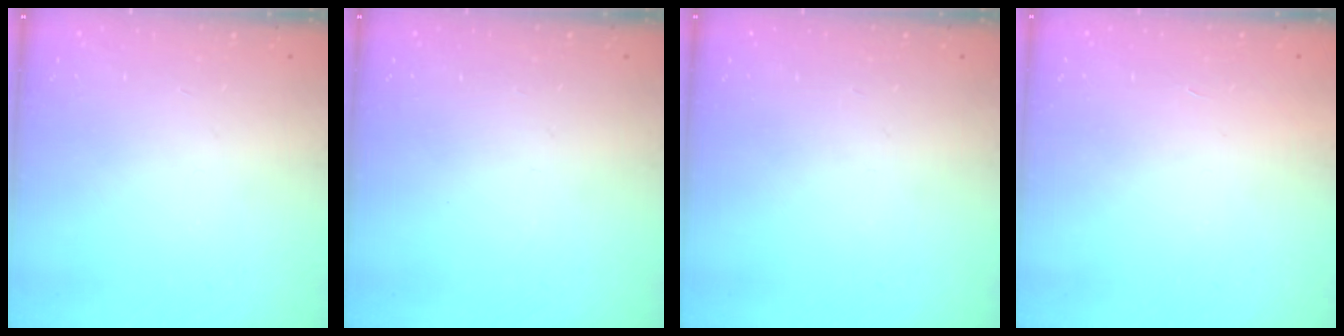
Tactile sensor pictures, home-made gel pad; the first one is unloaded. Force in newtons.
{"total": 0.0}
{"total": 0.0}
{"total": 1.6, "press": 1.6, "slide": 0.1}